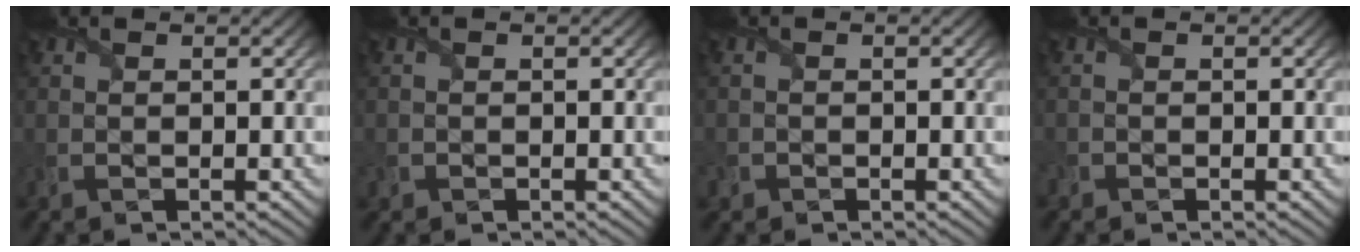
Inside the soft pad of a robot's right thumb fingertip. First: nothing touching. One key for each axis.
{"total": 0.7, "fx": -0.3, "fy": 0.6, "fz": -0.2, "tx": 0.003, "ty": -0.003, "tz": -0.010}
{"total": 1.1, "fx": -0.7, "fy": 0.9, "fz": -0.2, "tx": 0.002, "ty": -0.003, "tz": -0.016}
{"total": 1.1, "fx": -0.8, "fy": 0.7, "fz": 0.1, "tx": -0.004, "ty": -0.003, "tz": -0.018}